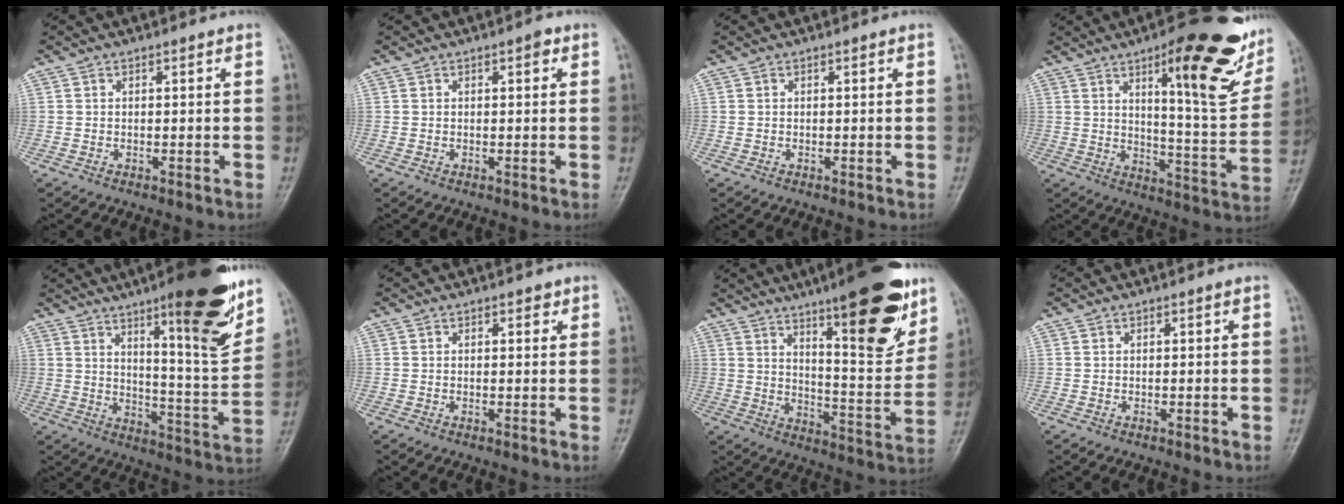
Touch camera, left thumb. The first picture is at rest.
{"total": 1.5, "force": [0.7, 0.7, 1.1], "torque": [-0.012, 0.001, 0.006]}
{"total": 0.0}
{"total": 21.7, "force": [11.0, 5.8, 17.8], "torque": [-0.193, -0.046, 0.153]}
{"total": 19.3, "force": [11.5, 3.9, 15.0], "torque": [-0.176, -0.065, 0.171]}
{"total": 1.3, "force": [0.8, 0.7, 0.8], "torque": [0.000, -0.002, 0.006]}
{"total": 21.1, "force": [12.2, 5.4, 16.3], "torque": [-0.193, -0.063, 0.184]}
{"total": 0.0}